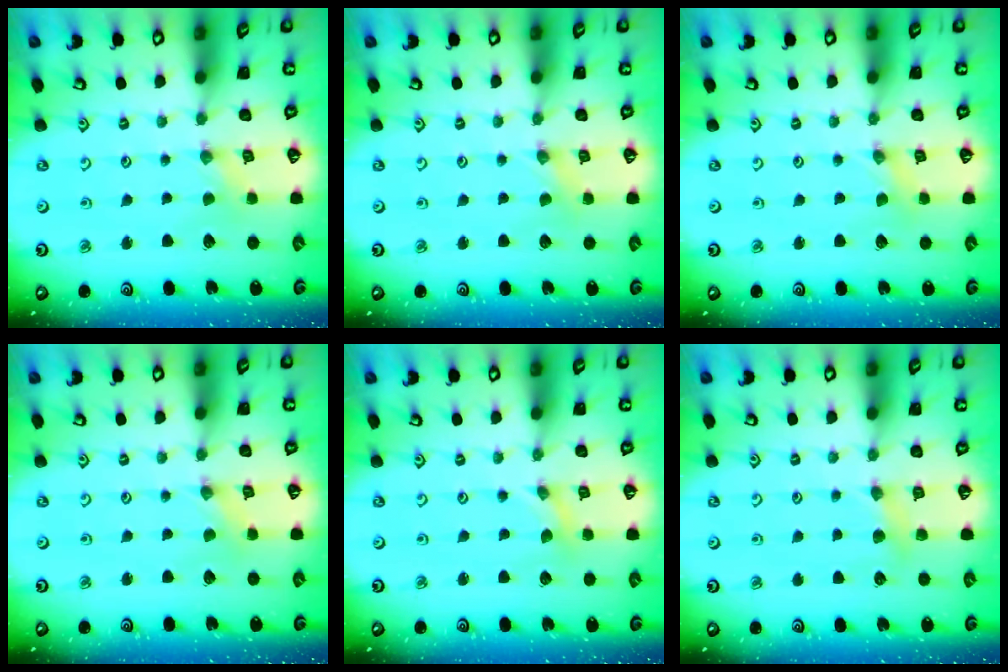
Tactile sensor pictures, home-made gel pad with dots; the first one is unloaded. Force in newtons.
{"total": 1.0, "press": 1.0, "slide": 0.2}
{"total": 0.0}
{"total": 0.0}
{"total": 0.0}
{"total": 5.4, "press": 5.4, "slide": 0.5}